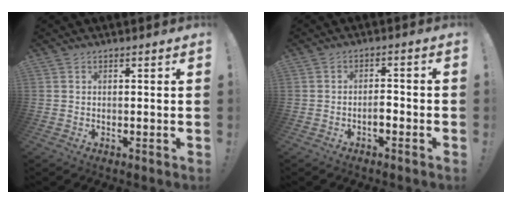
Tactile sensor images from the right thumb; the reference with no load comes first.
{"total": 3.3, "force": [-1.5, 1.4, 2.6], "torque": [-0.042, 0.005, -0.026]}